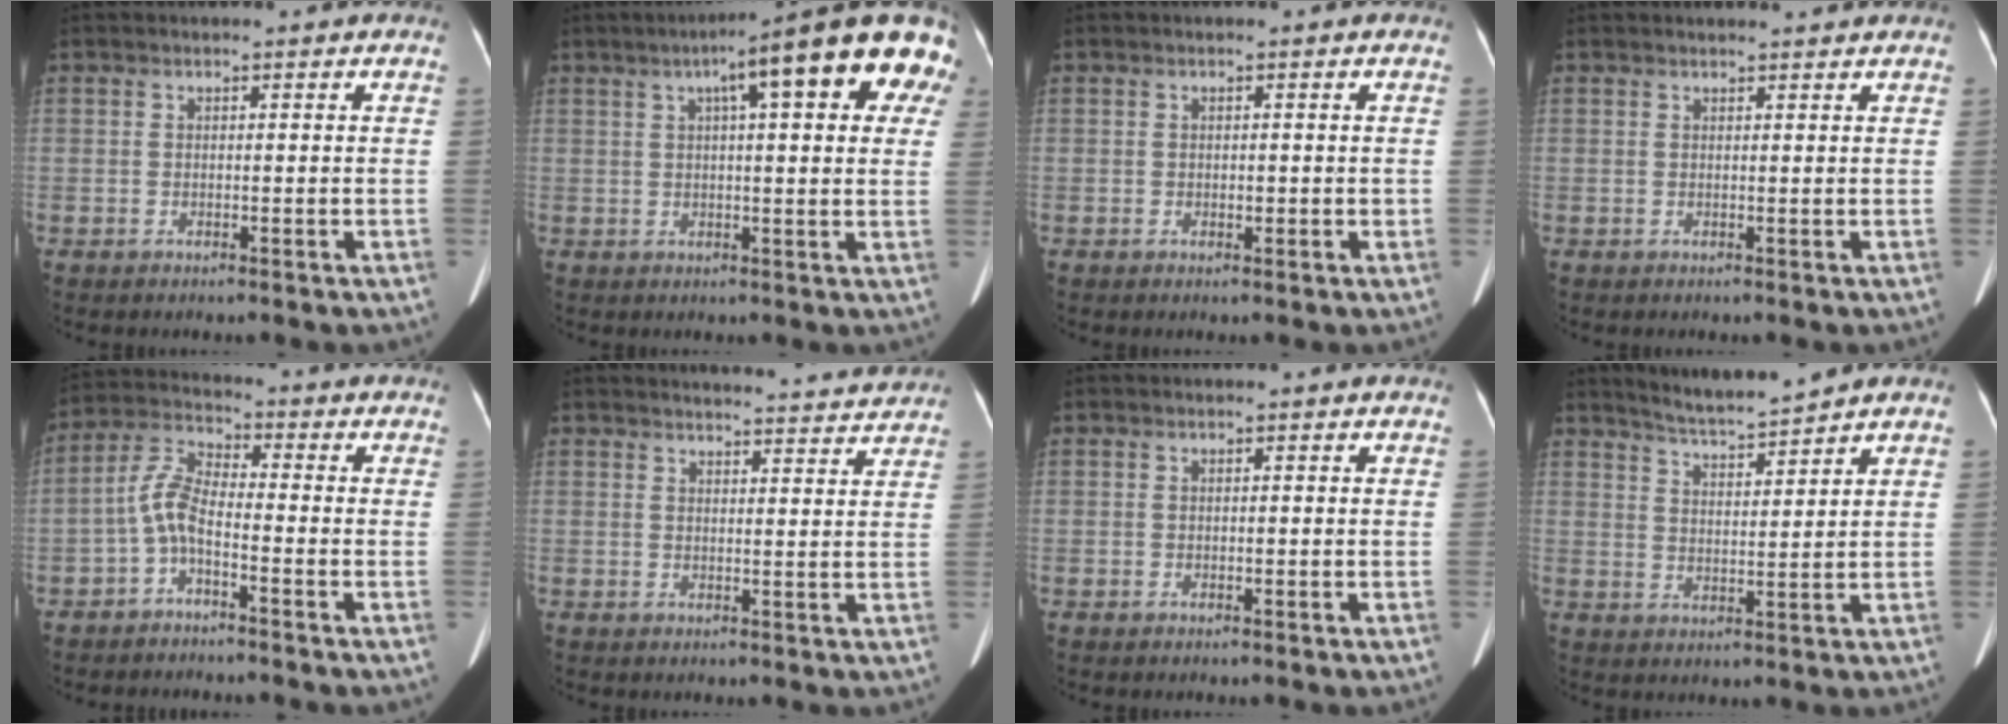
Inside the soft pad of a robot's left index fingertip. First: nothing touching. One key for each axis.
{"total": 16.8, "fx": 8.0, "fy": 2.6, "fz": 14.6, "tx": -0.199, "ty": 0.036, "tz": 0.097}
{"total": 0.8, "fx": -0.1, "fy": 0.6, "fz": 0.4, "tx": -0.006, "ty": 0.000, "tz": -0.003}
{"total": 3.1, "fx": 3.0, "fy": -0.1, "fz": 0.8, "tx": -0.010, "ty": 0.012, "tz": 0.036}
{"total": 5.6, "fx": -2.4, "fy": 1.8, "fz": 4.8, "tx": -0.111, "ty": 0.018, "tz": -0.051}
{"total": 13.4, "fx": 13.2, "fy": 0.4, "fz": 2.6, "tx": -0.021, "ty": -0.011, "tz": 0.144}
{"total": 0.0}
{"total": 5.5, "fx": 5.2, "fy": -1.0, "fz": 1.4, "tx": -0.033, "ty": -0.007, "tz": 0.099}